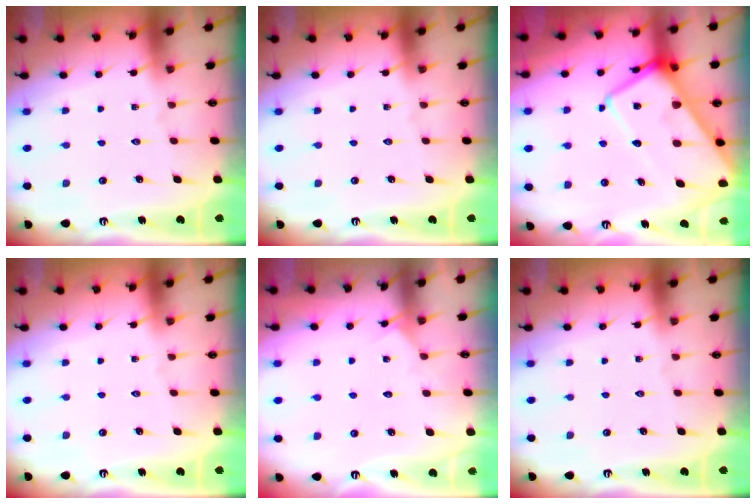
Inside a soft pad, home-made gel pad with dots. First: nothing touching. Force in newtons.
{"total": 0.0}
{"total": 18.5, "press": 18.4, "slide": 1.9}
{"total": 0.0}
{"total": 4.3, "press": 4.3, "slide": 0.5}
{"total": 0.0}